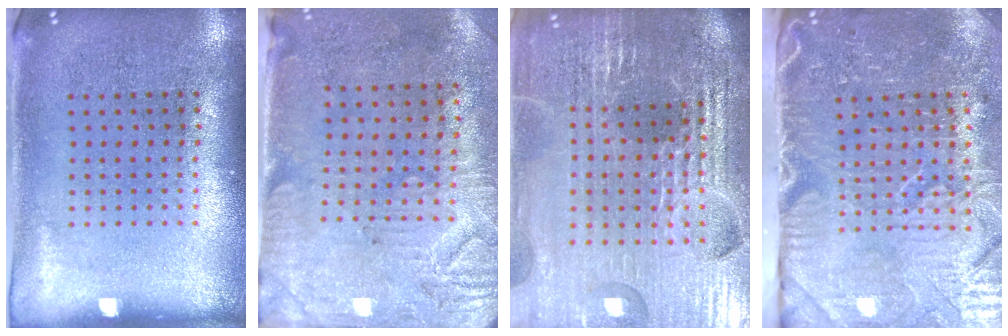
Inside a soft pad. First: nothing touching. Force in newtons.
{"total": 3.0, "press": 2.5, "slide": 1.6}
{"total": 5.3, "press": 4.8, "slide": 2.1}
{"total": 5.3, "press": 4.4, "slide": 2.9}